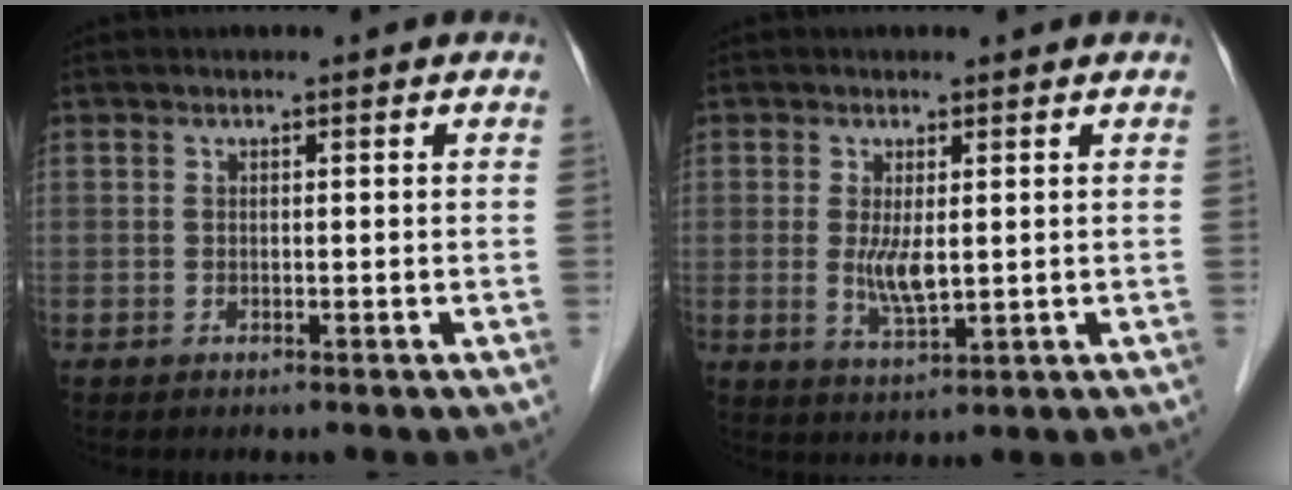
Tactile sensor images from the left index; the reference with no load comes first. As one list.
[{"total": 4.3, "force": [0.4, 1.3, 4.1], "torque": [-0.084, -0.011, 0.014]}]